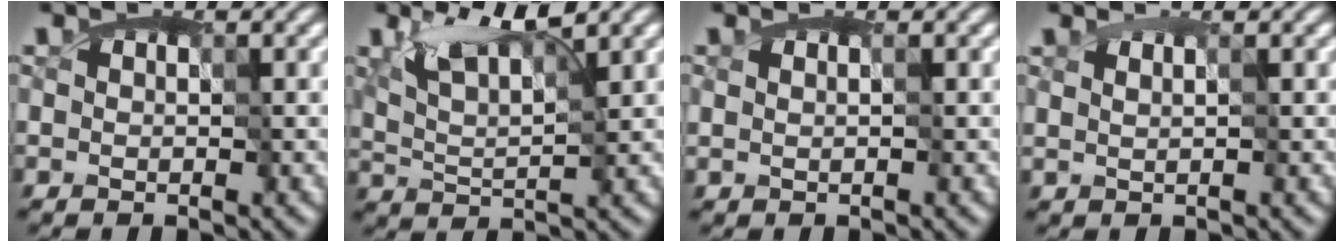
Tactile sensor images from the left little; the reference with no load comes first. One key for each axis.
{"total": 4.4, "fx": 1.8, "fy": 1.5, "fz": 3.7, "tx": -0.068, "ty": 0.005, "tz": 0.028}
{"total": 0.0}
{"total": 0.5, "fx": 0.2, "fy": 0.1, "fz": 0.5, "tx": -0.008, "ty": 0.010, "tz": -0.006}